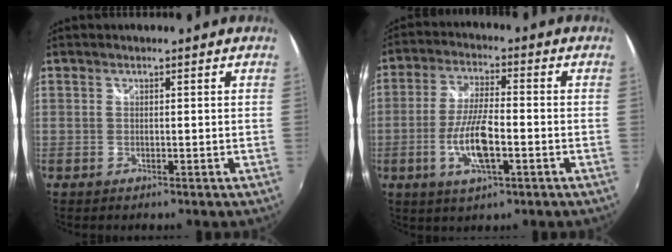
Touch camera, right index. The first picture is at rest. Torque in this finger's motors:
{"motor_torque": [2.06, -0.08, 1.01, 0.12]}